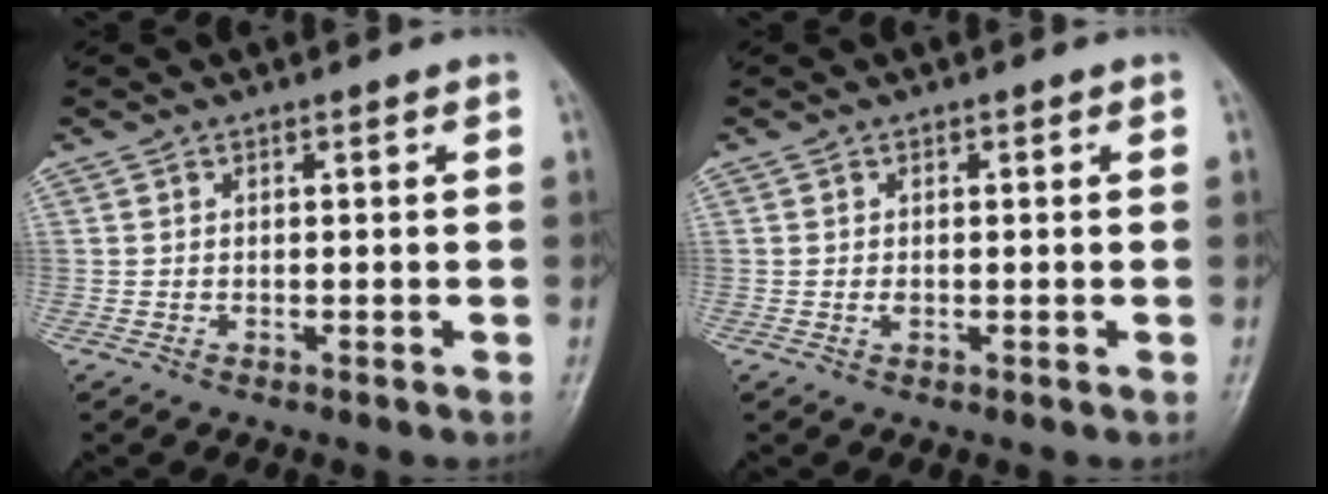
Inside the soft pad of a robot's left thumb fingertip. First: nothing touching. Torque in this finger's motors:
{"motor_torque": [-0.09, -0.02, 0.04, 0.01, 0.00]}